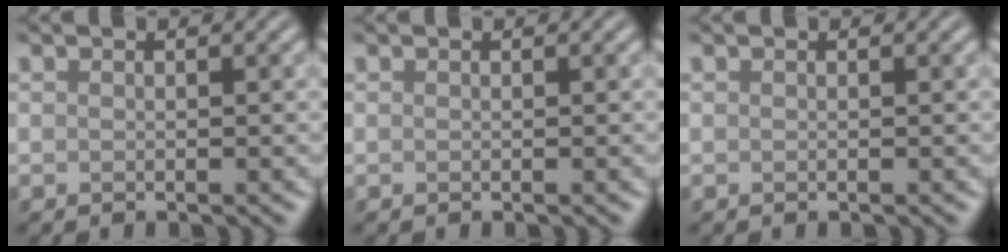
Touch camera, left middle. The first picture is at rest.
{"total": 0.0}
{"total": 0.0}